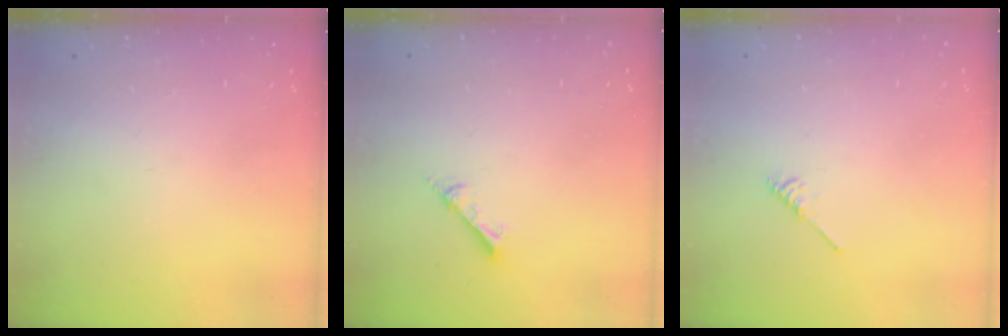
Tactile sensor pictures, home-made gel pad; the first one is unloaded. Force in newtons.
{"total": 2.6, "press": 2.6, "slide": 0.1}
{"total": 2.1, "press": 2.1, "slide": 0.4}